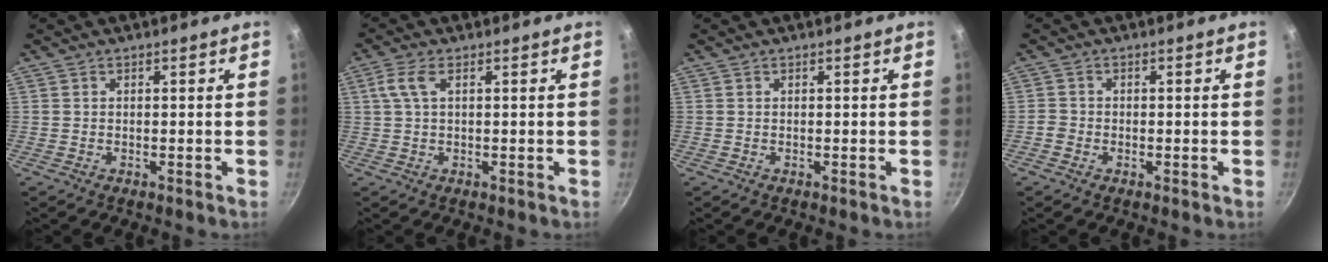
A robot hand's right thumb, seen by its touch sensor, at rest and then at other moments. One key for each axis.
{"total": 3.7, "fx": 1.1, "fy": 1.6, "fz": 3.1, "tx": -0.070, "ty": 0.010, "tz": 0.022}
{"total": 0.0}
{"total": 1.6, "fx": -0.9, "fy": 1.3, "fz": 0.5, "tx": -0.008, "ty": 0.007, "tz": -0.021}